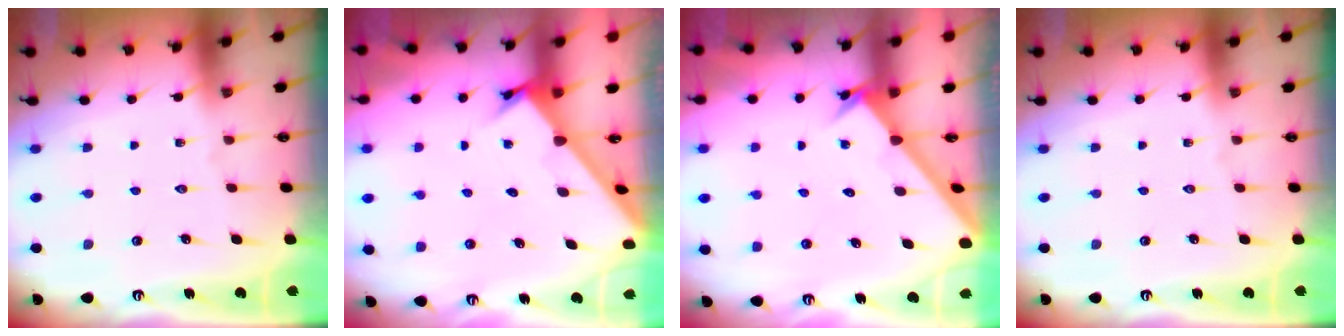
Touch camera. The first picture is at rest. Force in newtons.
{"total": 2.0, "press": 2.0, "slide": 0.2}
{"total": 1.9, "press": 1.9, "slide": 0.2}
{"total": 0.0}